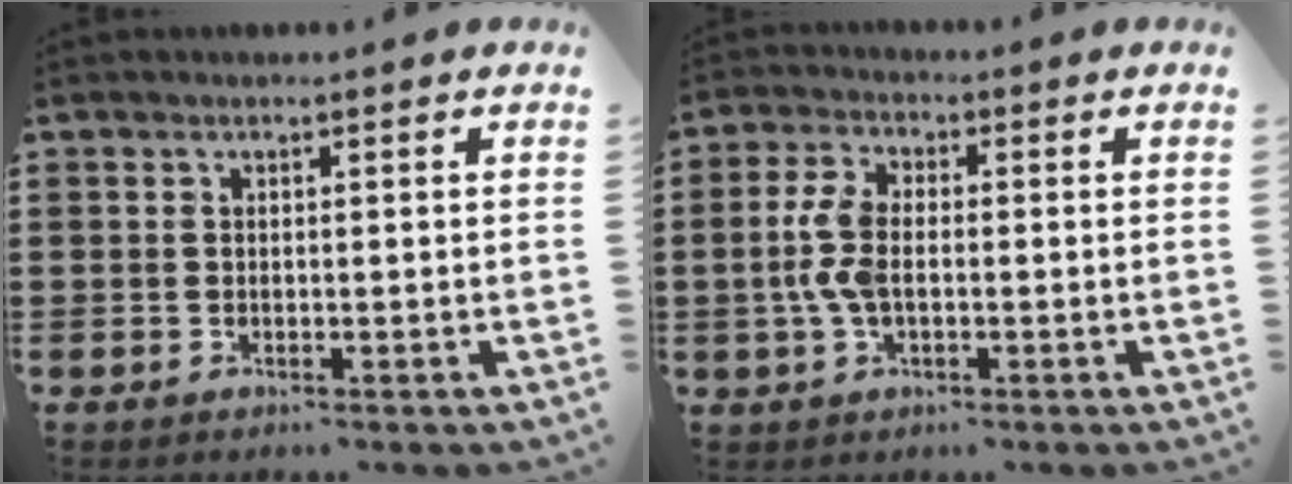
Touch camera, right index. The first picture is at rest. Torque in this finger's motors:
{"motor_torque": [0.19, 0.21, 0.20, 0.13]}